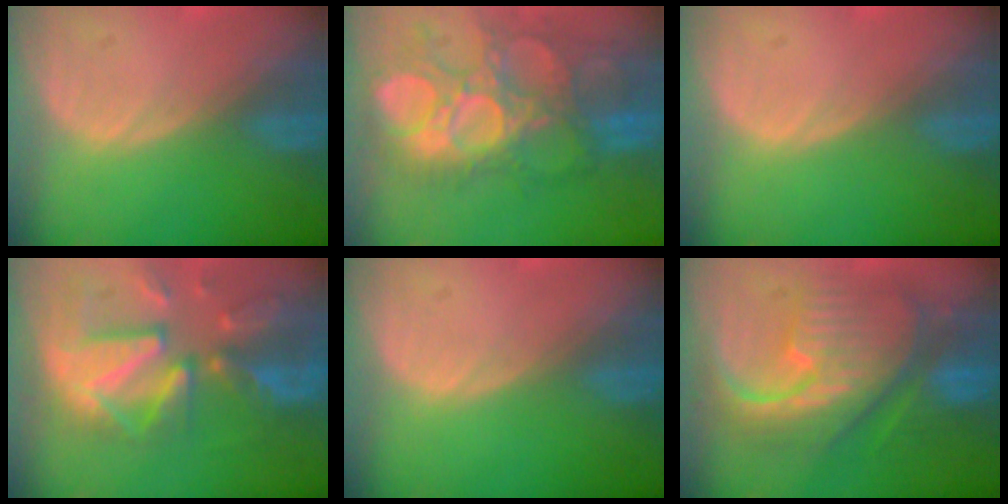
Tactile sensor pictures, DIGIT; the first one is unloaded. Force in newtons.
{"total": 12.0, "press": 11.4, "slide": 3.7}
{"total": 0.0}
{"total": 12.1, "press": 10.5, "slide": 6.1}
{"total": 0.0}
{"total": 12.4, "press": 12.4, "slide": 1.4}